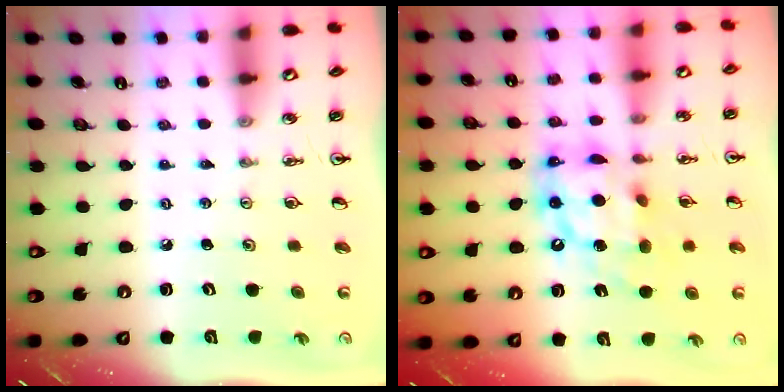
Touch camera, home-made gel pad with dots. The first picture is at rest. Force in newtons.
{"total": 14.7, "press": 14.6, "slide": 1.3}